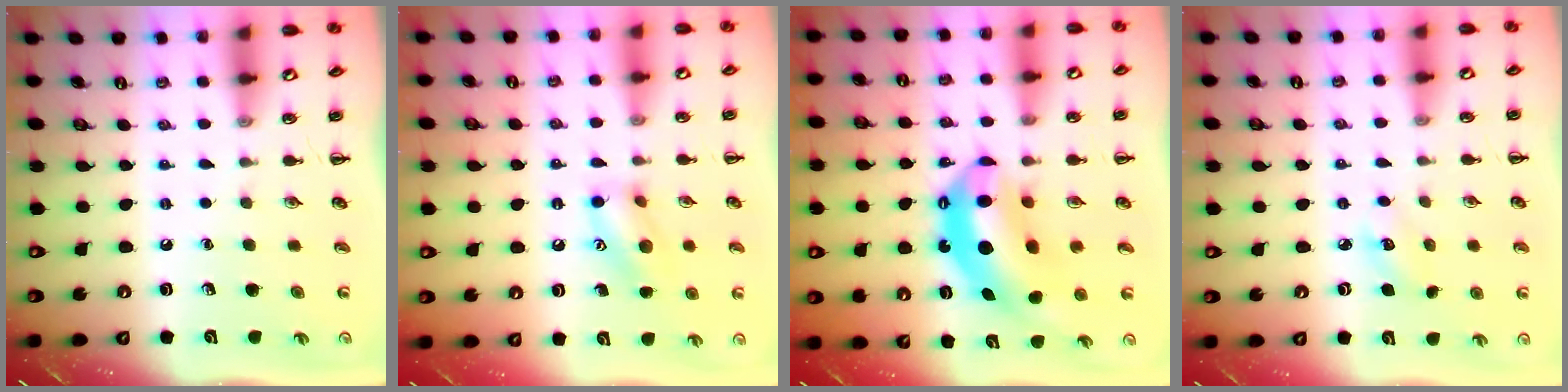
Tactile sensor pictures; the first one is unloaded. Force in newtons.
{"total": 11.7, "press": 11.6, "slide": 1.1}
{"total": 13.6, "press": 13.1, "slide": 3.7}
{"total": 3.9, "press": 3.7, "slide": 1.0}